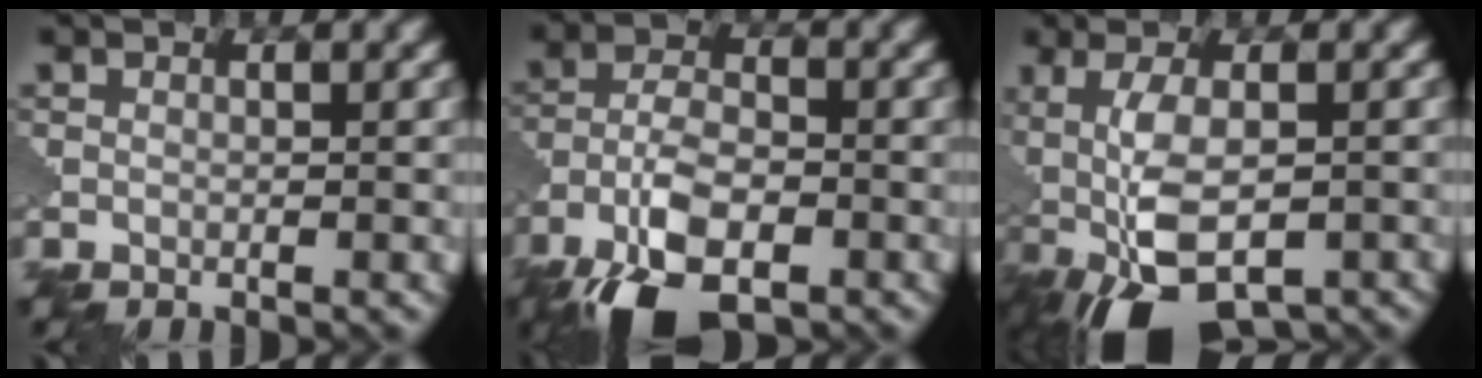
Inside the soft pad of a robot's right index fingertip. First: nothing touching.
{"total": 8.6, "force": [-5.2, 3.7, 5.7], "torque": [-0.119, -0.011, -0.106]}
{"total": 9.3, "force": [-3.2, 3.8, 7.9], "torque": [-0.157, -0.010, -0.054]}